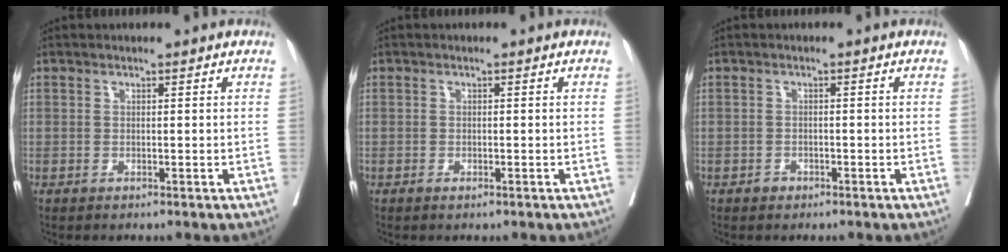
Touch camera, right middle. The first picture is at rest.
{"total": 0.7, "force": [-0.4, 0.3, 0.5], "torque": [-0.010, -0.002, -0.004]}
{"total": 1.1, "force": [-0.7, 0.8, 0.1], "torque": [0.000, 0.003, -0.013]}